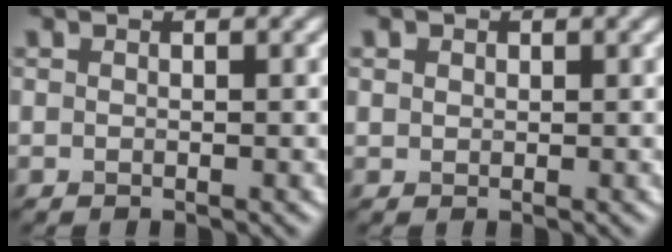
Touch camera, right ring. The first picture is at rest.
{"total": 1.0, "force": [0.5, 0.8, 0.2], "torque": [-0.003, -0.003, 0.006]}